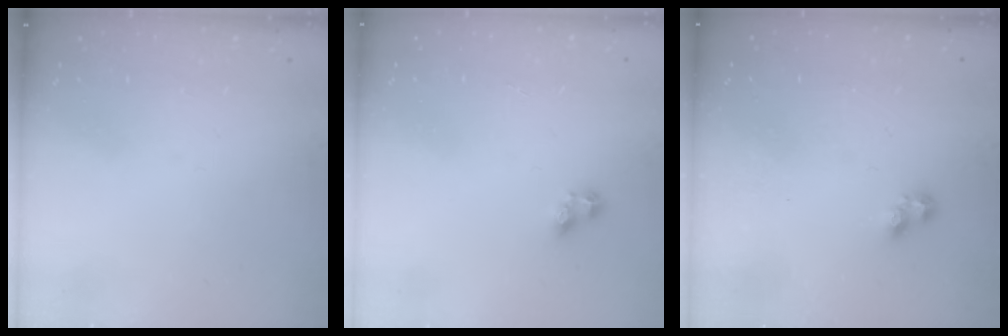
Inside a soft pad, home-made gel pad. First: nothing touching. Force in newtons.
{"total": 3.3, "press": 3.1, "slide": 1.2}
{"total": 2.4, "press": 2.3, "slide": 0.4}